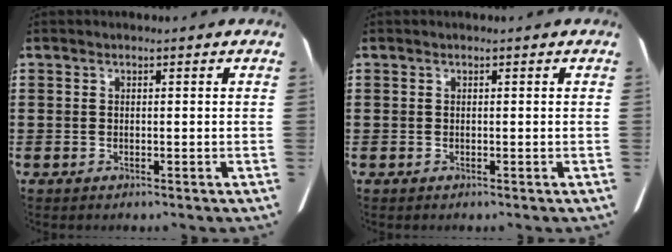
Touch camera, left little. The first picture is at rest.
{"total": 0.0}